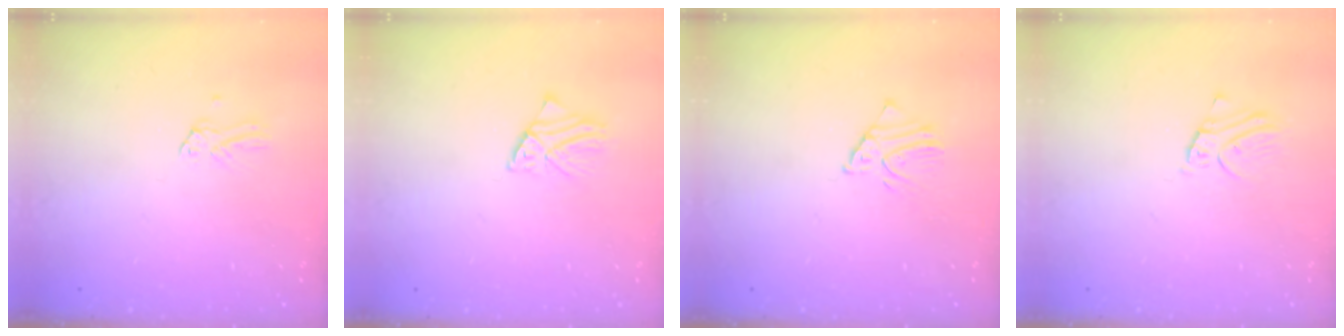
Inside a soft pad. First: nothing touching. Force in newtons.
{"total": 1.5, "press": 1.5, "slide": 0.1}
{"total": 1.5, "press": 1.5, "slide": 0.1}
{"total": 2.7, "press": 2.7, "slide": 0.1}